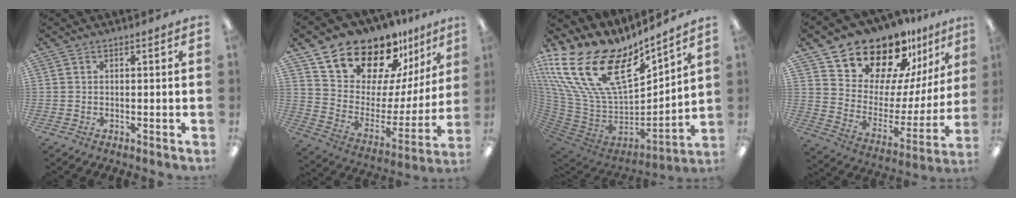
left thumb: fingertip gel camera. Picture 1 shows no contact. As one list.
[{"total": 20.0, "force": [16.8, 8.4, 6.6], "torque": [-0.125, -0.128, 0.302]}, {"total": 25.4, "force": [13.1, 12.8, 17.6], "torque": [-0.367, -0.088, 0.247]}, {"total": 18.8, "force": [16.7, 7.0, 5.0], "torque": [-0.100, -0.142, 0.296]}]